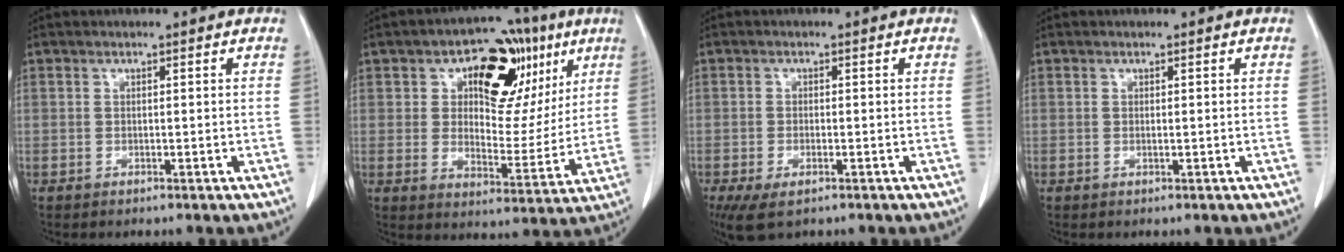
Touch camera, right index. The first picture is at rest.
{"total": 16.1, "force": [6.9, 9.4, 11.1], "torque": [-0.134, 0.025, 0.103]}
{"total": 5.2, "force": [-3.3, 2.0, 3.6], "torque": [-0.068, -0.012, -0.053]}
{"total": 0.0}